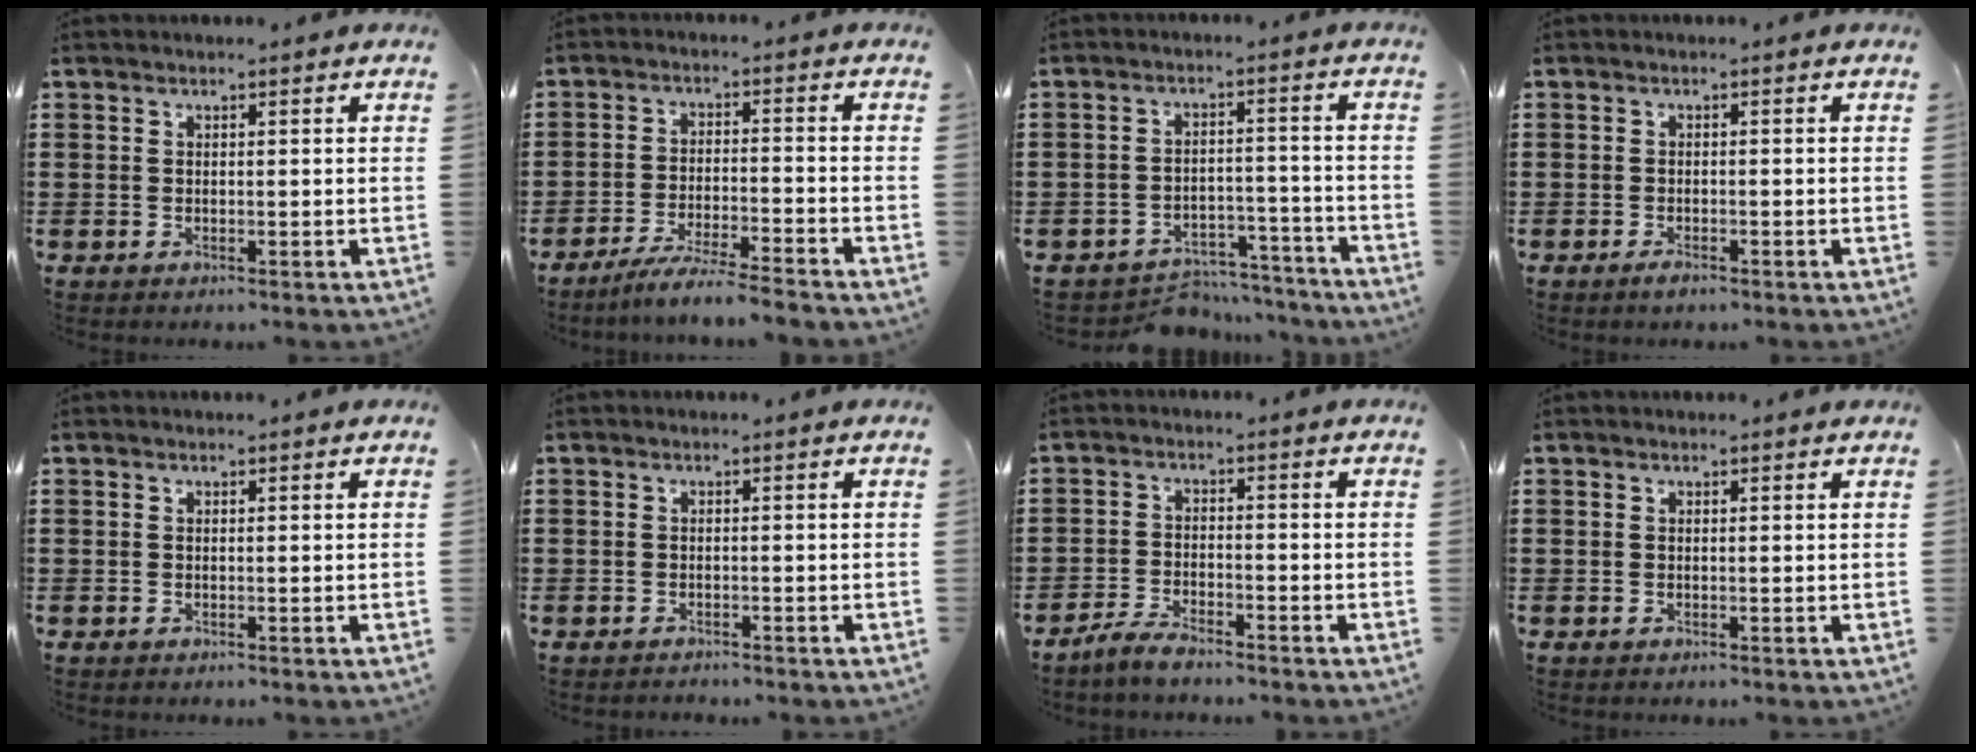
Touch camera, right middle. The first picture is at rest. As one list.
[{"total": 5.3, "force": [-4.9, -0.5, 1.9], "torque": [-0.038, -0.012, -0.092]}, {"total": 5.6, "force": [-5.5, 1.1, 0.6], "torque": [-0.008, 0.013, -0.108]}, {"total": 1.1, "force": [-0.9, 0.3, 0.6], "torque": [-0.016, -0.007, -0.015]}, {"total": 0.0}, {"total": 0.8, "force": [-0.8, 0.2, -0.1], "torque": [0.001, 0.002, -0.018]}, {"total": 3.4, "force": [-3.1, 0.4, 1.4], "torque": [-0.039, 0.000, -0.065]}, {"total": 0.0}]